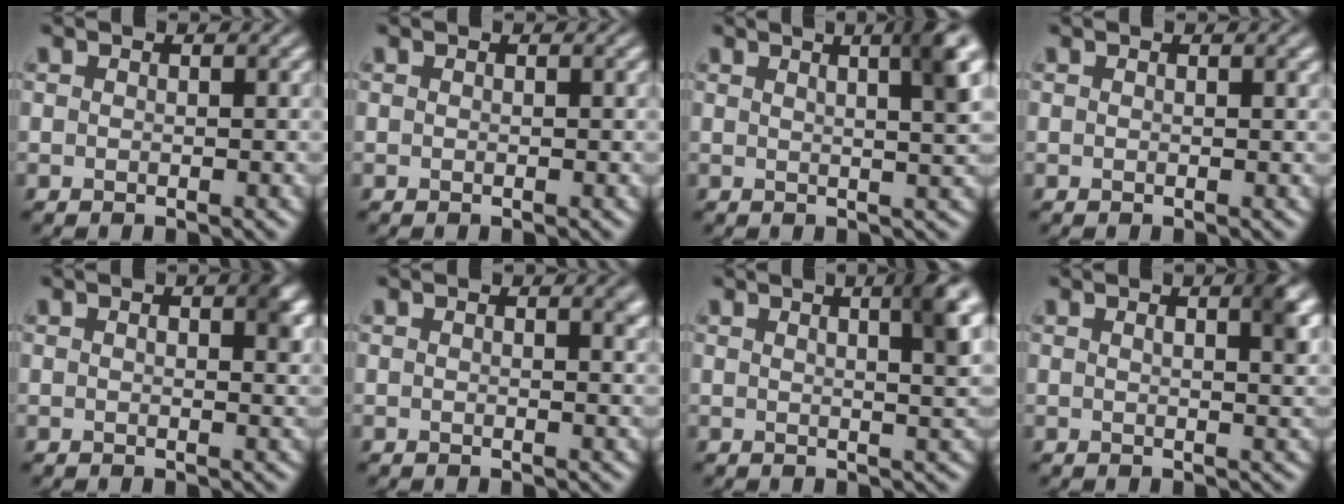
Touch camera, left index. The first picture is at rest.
{"total": 0.0}
{"total": 5.7, "force": [2.5, 1.5, 4.9], "torque": [-0.036, 0.022, 0.021]}
{"total": 0.7, "force": [0.4, 0.1, 0.5], "torque": [-0.004, 0.004, 0.006]}
{"total": 2.4, "force": [0.8, 1.0, 2.0], "torque": [-0.022, 0.002, 0.012]}
{"total": 1.5, "force": [0.9, 0.5, 1.0], "torque": [-0.005, 0.003, 0.013]}
{"total": 5.0, "force": [2.1, 1.2, 4.4], "torque": [-0.040, 0.014, 0.022]}
{"total": 3.3, "force": [1.4, 1.0, 2.8], "torque": [-0.023, 0.008, 0.016]}